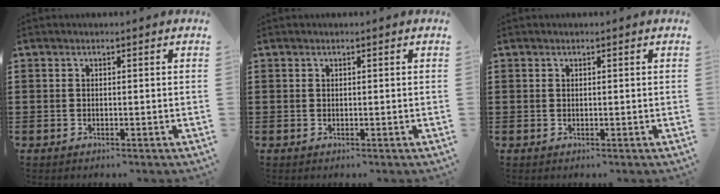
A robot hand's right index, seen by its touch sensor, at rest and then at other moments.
{"total": 0.0}
{"total": 0.0}